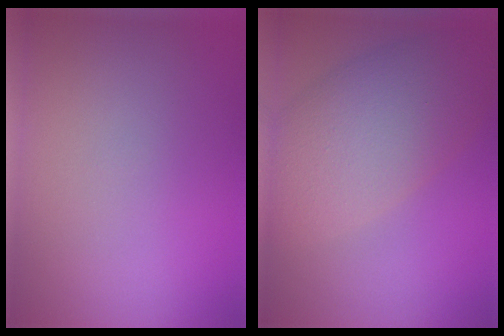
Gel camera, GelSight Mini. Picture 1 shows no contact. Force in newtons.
{"total": 7.9, "press": 7.8, "slide": 0.2}